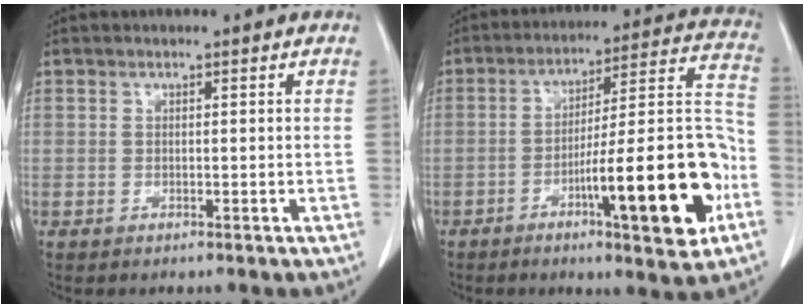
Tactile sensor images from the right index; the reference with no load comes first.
{"total": 19.5, "force": [-7.3, 2.1, 18.0], "torque": [-0.236, 0.016, -0.103]}